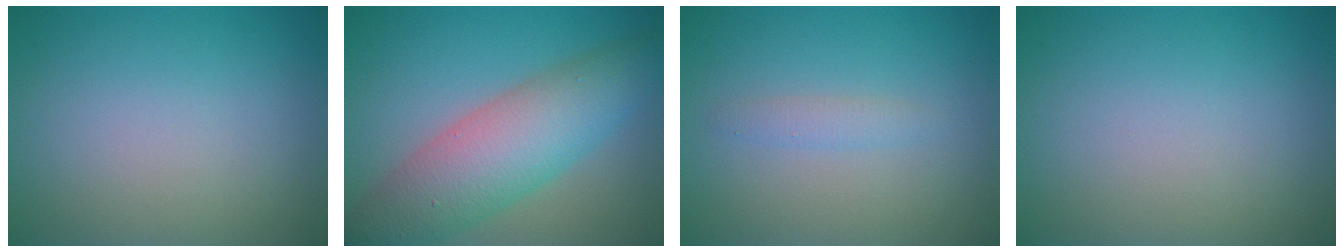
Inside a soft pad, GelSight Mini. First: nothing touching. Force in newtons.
{"total": 8.2, "press": 8.2, "slide": 0.1}
{"total": 1.2, "press": 1.2, "slide": 0.1}
{"total": 0.0}